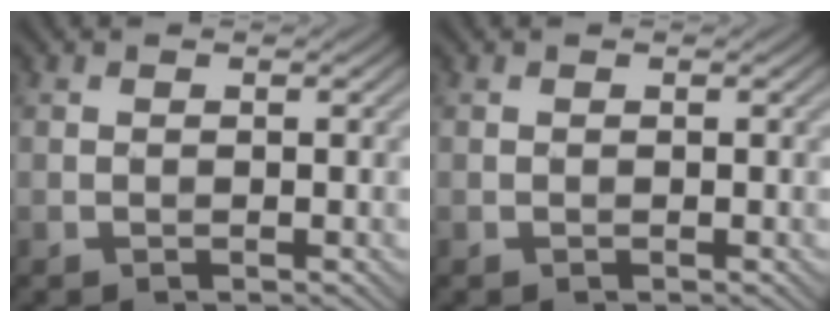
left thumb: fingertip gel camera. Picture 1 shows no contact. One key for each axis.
{"total": 0.0}